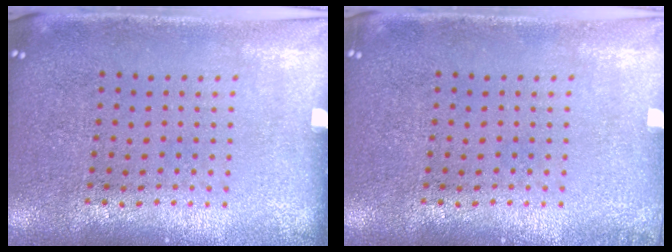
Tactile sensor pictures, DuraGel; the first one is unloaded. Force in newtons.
{"total": 0.6, "press": 0.6, "slide": 0.2}